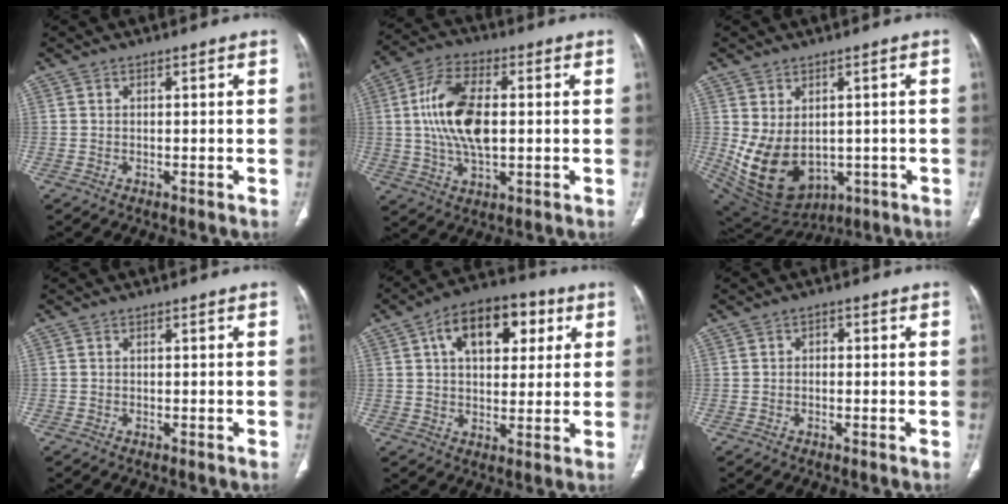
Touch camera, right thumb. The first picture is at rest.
{"total": 14.1, "force": [1.0, 7.1, 12.1], "torque": [-0.238, 0.010, 0.017]}
{"total": 13.3, "force": [-1.2, 9.6, 9.2], "torque": [-0.150, -0.009, 0.020]}
{"total": 0.0}
{"total": 15.1, "force": [5.4, 8.8, 11.1], "torque": [-0.132, 0.008, 0.079]}
{"total": 1.4, "force": [-0.1, 1.1, 0.9], "torque": [-0.004, 0.005, -0.007]}